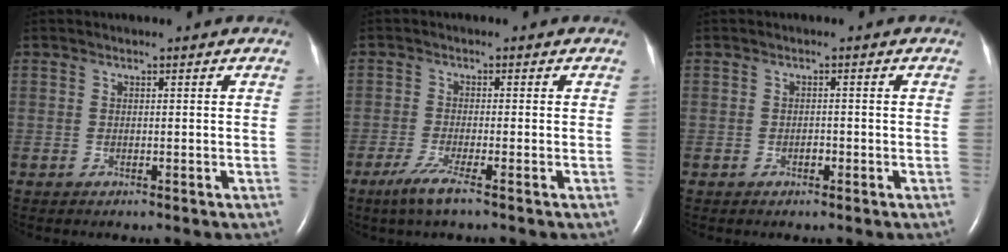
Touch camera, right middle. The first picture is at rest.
{"total": 3.8, "force": [-2.4, -0.2, 2.9], "torque": [-0.068, -0.013, -0.052]}
{"total": 0.9, "force": [-0.5, 0.5, 0.5], "torque": [-0.010, 0.002, -0.008]}